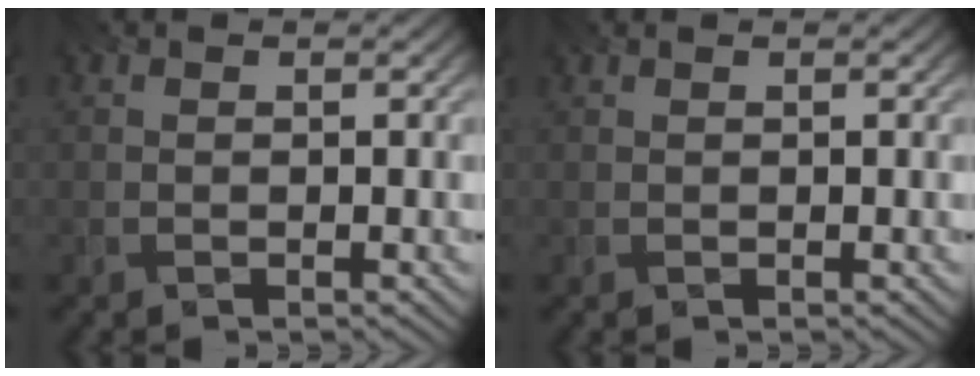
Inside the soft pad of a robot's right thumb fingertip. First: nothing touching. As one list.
[{"total": 0.0}]